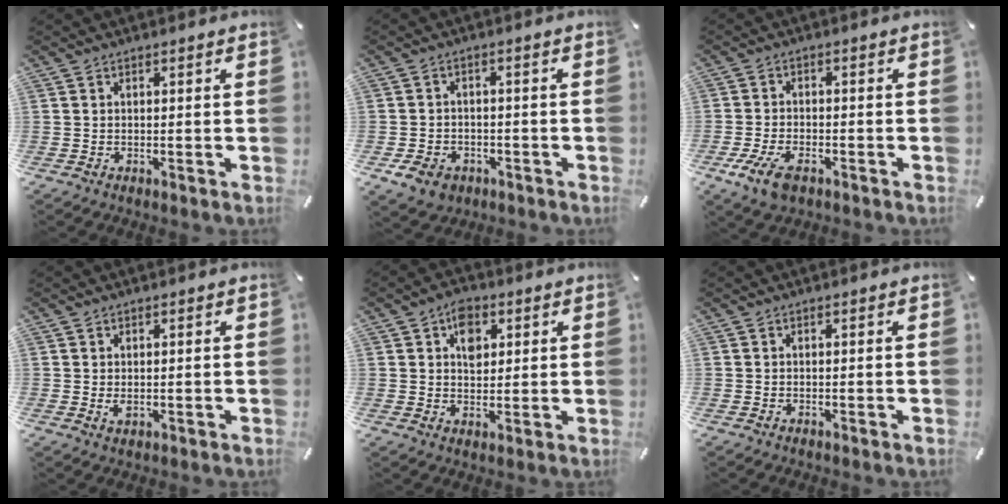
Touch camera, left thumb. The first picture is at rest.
{"total": 5.2, "force": [-2.7, 4.1, 1.7], "torque": [-0.039, 0.015, -0.049]}
{"total": 6.5, "force": [-3.5, 3.5, 4.3], "torque": [-0.104, 0.005, -0.067]}
{"total": 1.2, "force": [0.2, 0.7, 1.0], "torque": [-0.027, -0.002, 0.001]}
{"total": 6.5, "force": [2.4, 4.9, 3.6], "torque": [-0.041, -0.004, 0.037]}
{"total": 0.0}